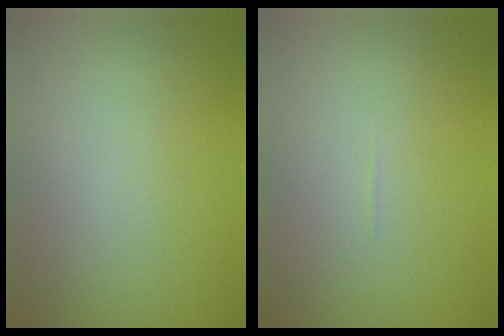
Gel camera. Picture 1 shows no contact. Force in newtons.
{"total": 0.0}